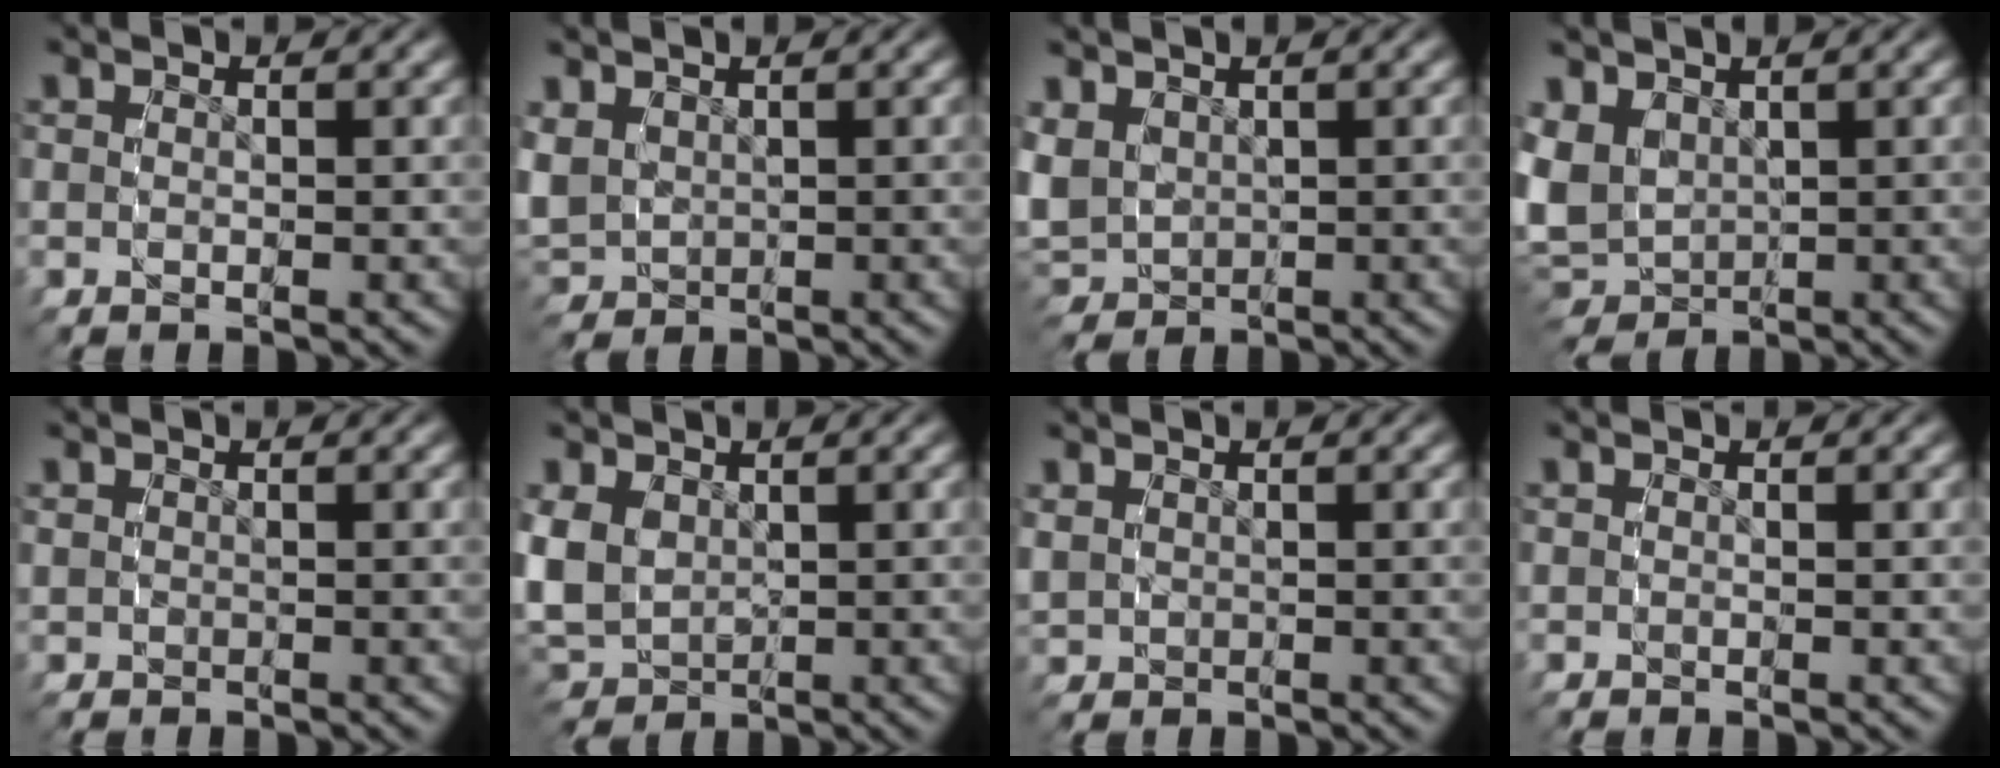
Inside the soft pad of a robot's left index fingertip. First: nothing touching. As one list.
[{"total": 4.0, "force": [0.5, 3.6, 1.7], "torque": [-0.059, -0.008, 0.018]}, {"total": 5.1, "force": [0.4, 4.6, 2.2], "torque": [-0.079, -0.018, 0.018]}, {"total": 6.4, "force": [0.2, 5.6, 3.0], "torque": [-0.104, -0.035, 0.018]}, {"total": 0.8, "force": [0.0, 0.8, 0.3], "torque": [-0.004, 0.000, 0.003]}, {"total": 6.0, "force": [0.1, 5.3, 2.8], "torque": [-0.092, -0.023, 0.015]}, {"total": 1.5, "force": [0.4, 1.4, 0.6], "torque": [-0.014, -0.001, 0.012]}, {"total": 0.0}]